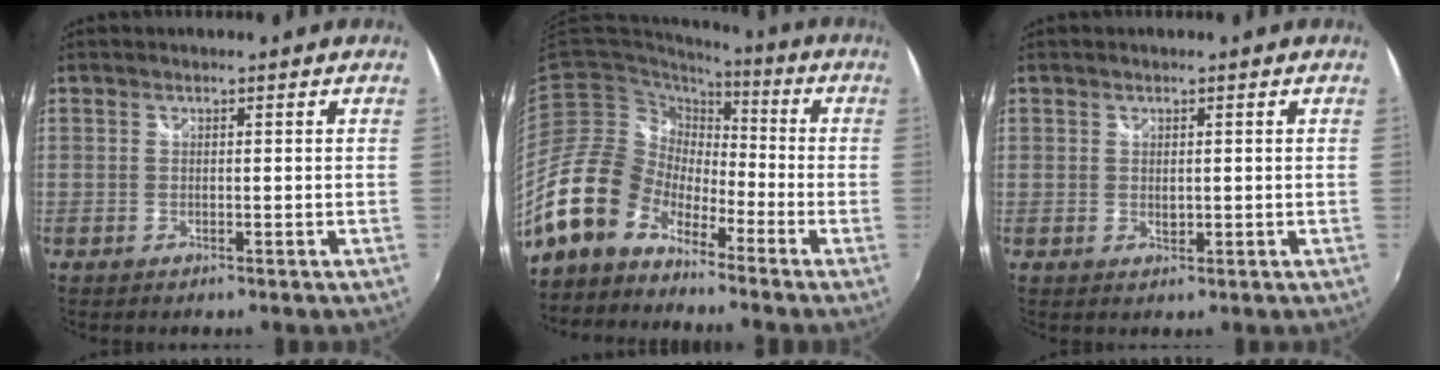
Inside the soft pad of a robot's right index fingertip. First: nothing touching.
{"total": 15.8, "force": [-11.6, 9.3, 5.6], "torque": [-0.122, 0.014, -0.224]}
{"total": 1.1, "force": [0.1, 0.8, 0.7], "torque": [-0.009, 0.001, 0.003]}